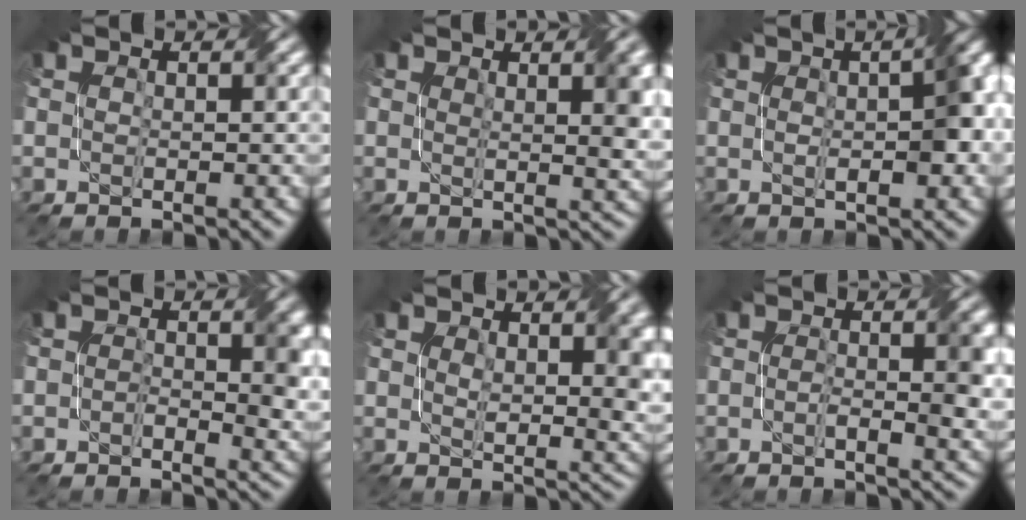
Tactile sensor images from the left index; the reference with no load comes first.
{"total": 4.1, "force": [1.5, 1.1, 3.6], "torque": [-0.038, 0.002, 0.023]}
{"total": 5.8, "force": [0.4, 1.9, 5.5], "torque": [-0.071, 0.014, 0.005]}
{"total": 3.8, "force": [-0.1, 1.8, 3.4], "torque": [-0.042, -0.002, -0.004]}
{"total": 5.4, "force": [1.4, 2.6, 4.6], "torque": [-0.065, -0.005, 0.029]}
{"total": 4.0, "force": [-0.3, 1.2, 3.9], "torque": [-0.062, -0.003, -0.005]}